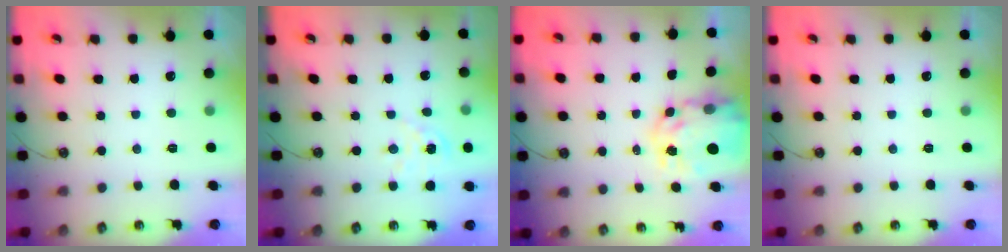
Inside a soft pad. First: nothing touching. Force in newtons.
{"total": 2.9, "press": 2.9, "slide": 0.3}
{"total": 10.3, "press": 10.2, "slide": 0.8}
{"total": 0.0}